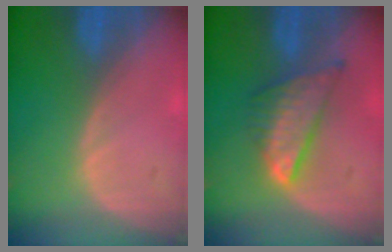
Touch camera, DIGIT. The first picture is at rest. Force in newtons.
{"total": 7.9, "press": 6.7, "slide": 4.3}